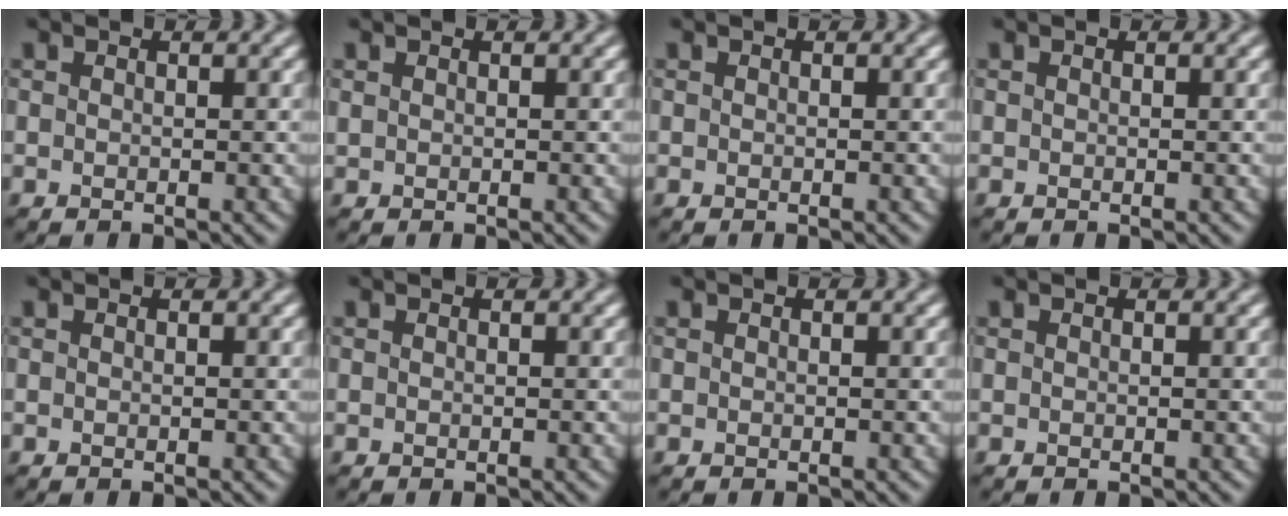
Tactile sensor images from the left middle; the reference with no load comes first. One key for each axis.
{"total": 0.0}
{"total": 0.0}
{"total": 0.0}
{"total": 0.0}
{"total": 0.0}
{"total": 0.0}
{"total": 0.0}